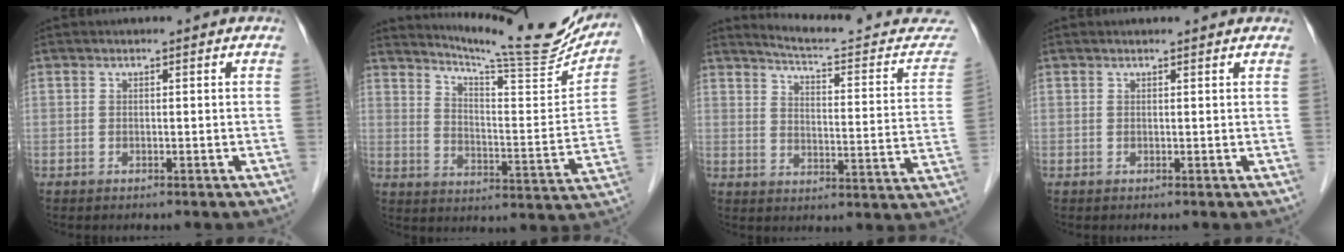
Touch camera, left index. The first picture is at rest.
{"total": 18.6, "force": [17.3, 1.2, 6.7], "torque": [-0.107, -0.062, 0.230]}
{"total": 19.0, "force": [18.2, 1.9, 5.2], "torque": [-0.062, -0.071, 0.217]}
{"total": 2.1, "force": [2.0, 0.2, 0.5], "torque": [-0.012, 0.011, 0.021]}